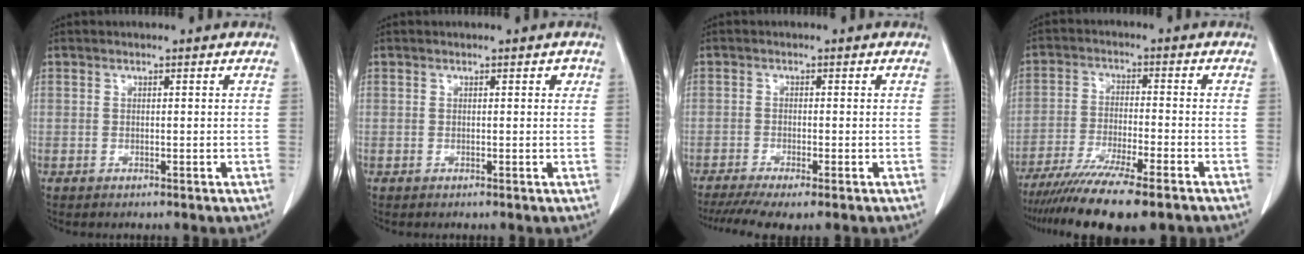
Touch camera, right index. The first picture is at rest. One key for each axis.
{"total": 0.7, "fx": 0.3, "fy": 0.4, "fz": 0.5, "tx": -0.005, "ty": 0.002, "tz": 0.003}
{"total": 7.9, "fx": -5.9, "fy": 1.1, "fz": 5.1, "tx": -0.081, "ty": -0.014, "tz": -0.094}
{"total": 14.4, "fx": -11.4, "fy": 1.0, "fz": 8.8, "tx": -0.150, "ty": -0.035, "tz": -0.181}